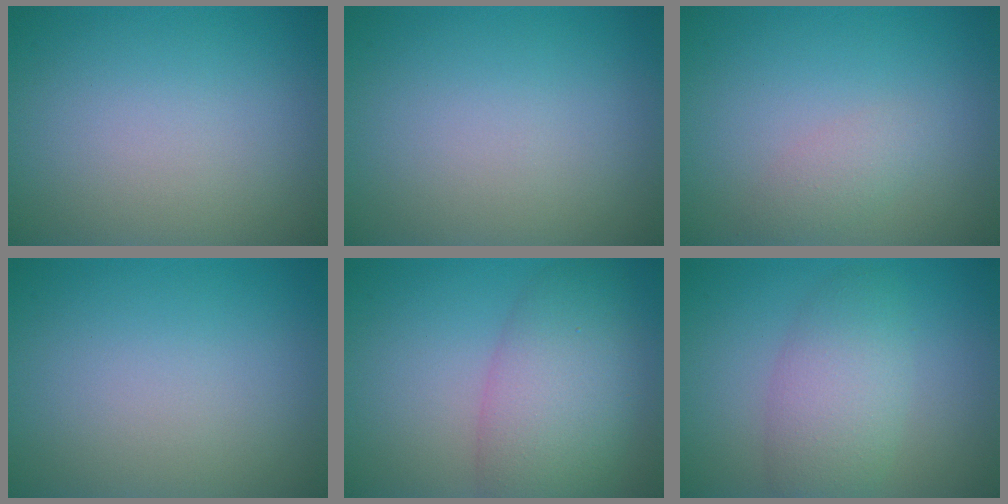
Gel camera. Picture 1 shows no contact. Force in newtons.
{"total": 0.0}
{"total": 1.5, "press": 1.5, "slide": 0.1}
{"total": 0.0}
{"total": 7.1, "press": 7.1, "slide": 0.4}
{"total": 4.3, "press": 4.3, "slide": 0.1}